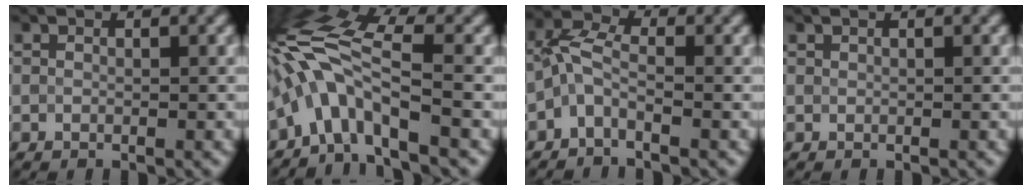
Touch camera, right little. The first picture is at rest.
{"total": 7.3, "force": [-3.1, 2.3, 6.3], "torque": [-0.123, 0.019, -0.070]}
{"total": 2.9, "force": [-1.2, 1.2, 2.3], "torque": [-0.056, 0.011, -0.037]}
{"total": 0.0}